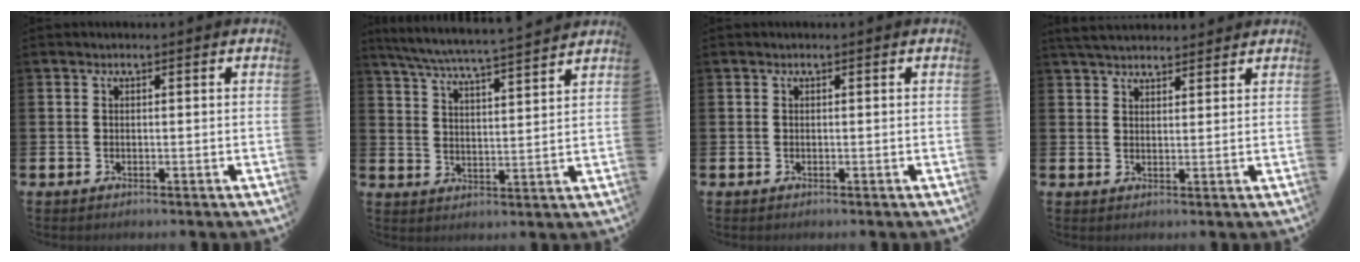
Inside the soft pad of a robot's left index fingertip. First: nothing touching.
{"total": 6.5, "force": [6.1, -0.1, 2.0], "torque": [-0.062, -0.043, 0.106]}
{"total": 0.0}
{"total": 4.1, "force": [3.9, 0.9, 0.6], "torque": [-0.016, -0.014, 0.073]}